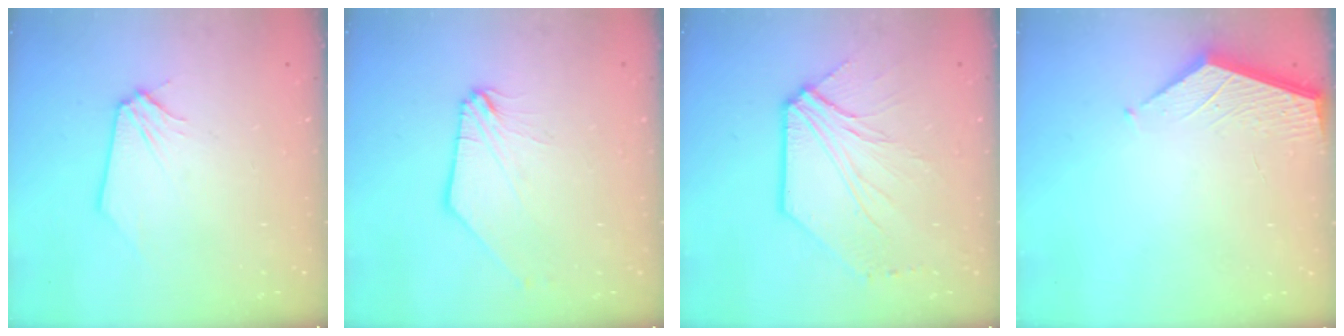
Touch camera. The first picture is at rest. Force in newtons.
{"total": 1.9, "press": 1.9, "slide": 0.5}
{"total": 8.5, "press": 8.5, "slide": 0.8}
{"total": 2.2, "press": 2.2, "slide": 0.2}